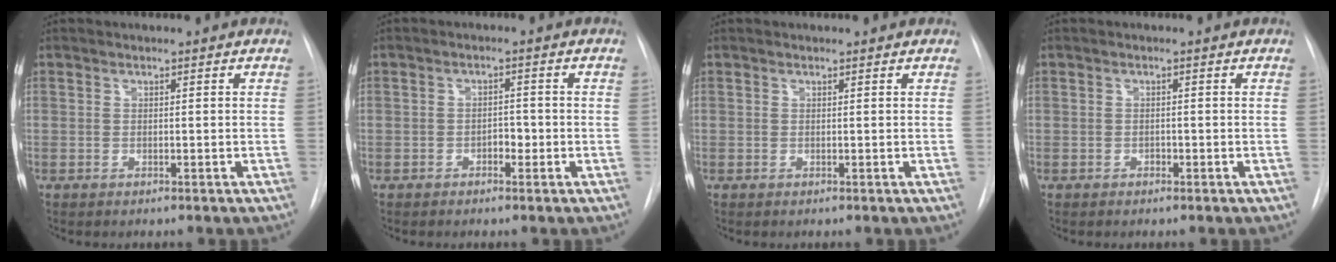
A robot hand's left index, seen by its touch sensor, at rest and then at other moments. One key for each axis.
{"total": 2.0, "fx": -0.9, "fy": 1.1, "fz": 1.4, "tx": -0.016, "ty": 0.007, "tz": -0.012}
{"total": 0.7, "fx": 0.7, "fy": 0.2, "fz": 0.1, "tx": -0.007, "ty": 0.007, "tz": 0.009}
{"total": 0.5, "fx": -0.3, "fy": 0.4, "fz": 0.2, "tx": -0.007, "ty": 0.001, "tz": -0.005}